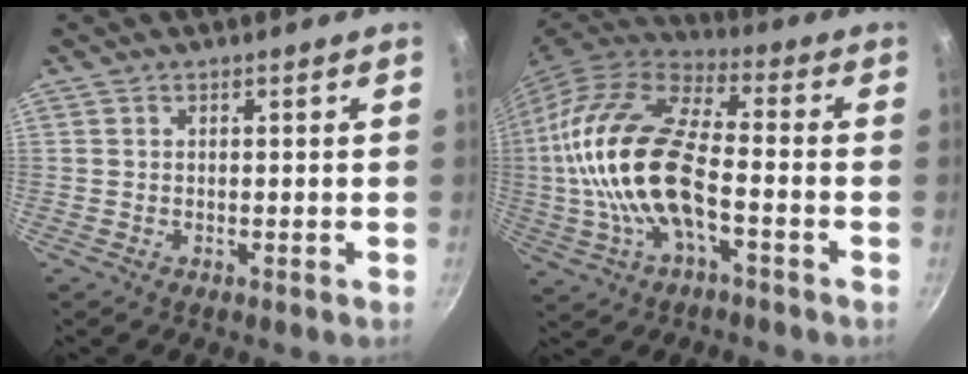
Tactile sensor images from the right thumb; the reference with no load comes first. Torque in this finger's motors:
{"motor_torque": [1.13, 0.87, 2.51, -0.26, 0.88]}